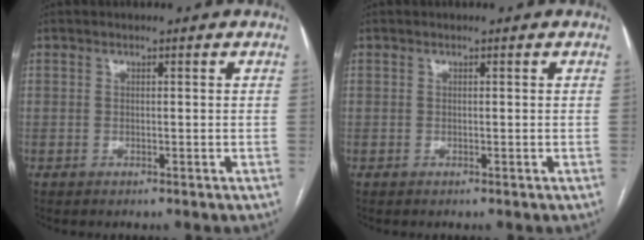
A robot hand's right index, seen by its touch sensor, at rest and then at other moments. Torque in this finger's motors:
{"motor_torque": [0.00, 0.00, 0.00, 0.00]}